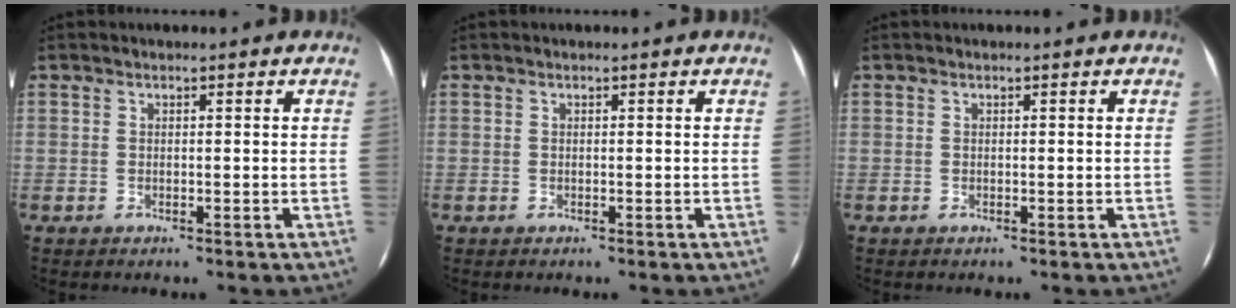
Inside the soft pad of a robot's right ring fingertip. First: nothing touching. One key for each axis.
{"total": 0.0}
{"total": 0.0}